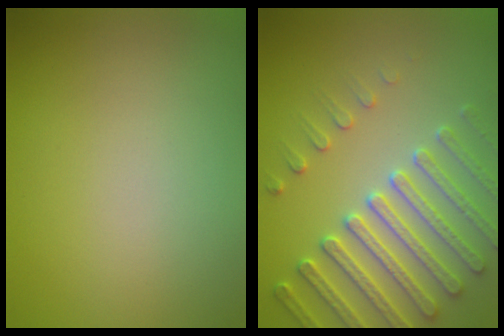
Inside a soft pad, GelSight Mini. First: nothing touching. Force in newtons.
{"total": 5.2, "press": 5.0, "slide": 1.4}